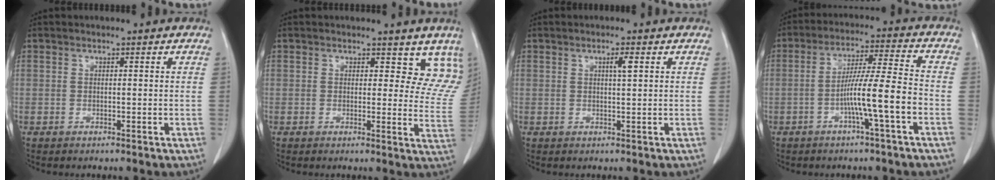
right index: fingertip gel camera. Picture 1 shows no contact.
{"total": 8.0, "force": [6.7, 3.9, 2.1], "torque": [0.017, -0.022, 0.051]}
{"total": 1.7, "force": [0.7, 0.1, 1.6], "torque": [-0.030, 0.000, 0.011]}
{"total": 9.4, "force": [-3.2, -0.8, 8.8], "torque": [-0.160, 0.010, -0.057]}